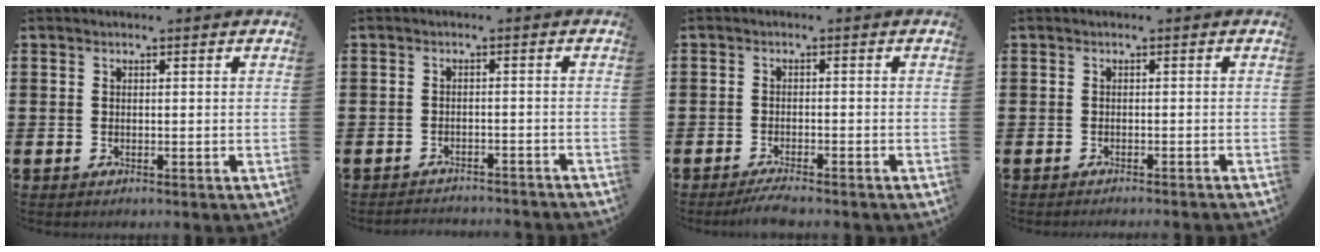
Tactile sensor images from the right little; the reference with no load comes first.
{"total": 1.7, "force": [-1.7, -0.1, -0.2], "torque": [-0.002, 0.004, -0.037]}
{"total": 1.9, "force": [-1.6, 0.0, 0.9], "torque": [-0.016, 0.004, -0.031]}
{"total": 0.7, "force": [-0.7, -0.2, 0.0], "torque": [0.001, -0.001, -0.014]}